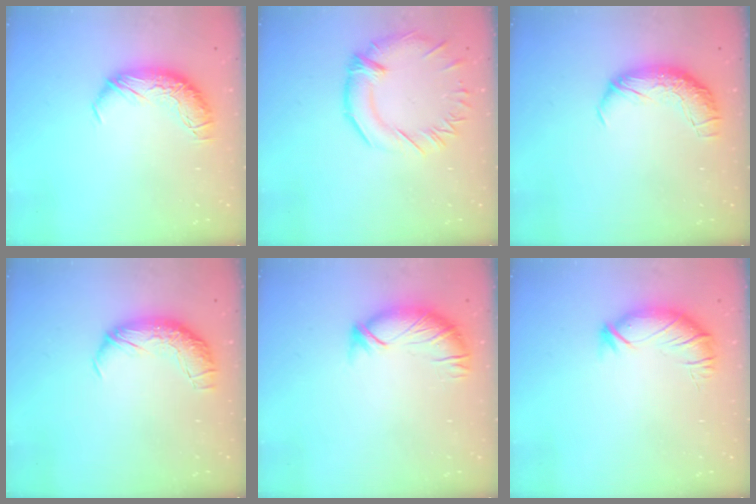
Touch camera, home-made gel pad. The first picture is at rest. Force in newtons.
{"total": 2.6, "press": 2.1, "slide": 1.5}
{"total": 2.5, "press": 1.3, "slide": 2.2}
{"total": 2.4, "press": 1.1, "slide": 2.2}
{"total": 3.4, "press": 3.1, "slide": 1.3}
{"total": 3.2, "press": 2.5, "slide": 2.0}